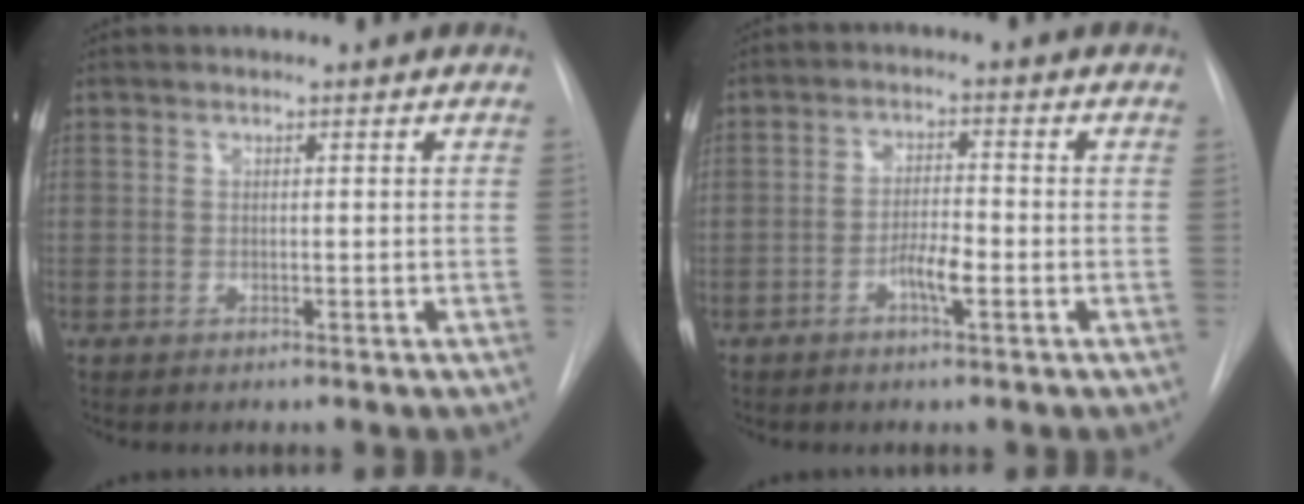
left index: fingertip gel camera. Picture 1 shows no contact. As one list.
[{"total": 3.8, "force": [-1.7, 0.6, 3.3], "torque": [-0.060, 0.002, -0.032]}]